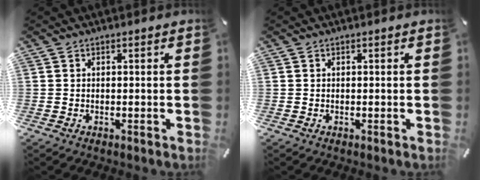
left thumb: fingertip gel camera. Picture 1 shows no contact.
{"total": 0.0}